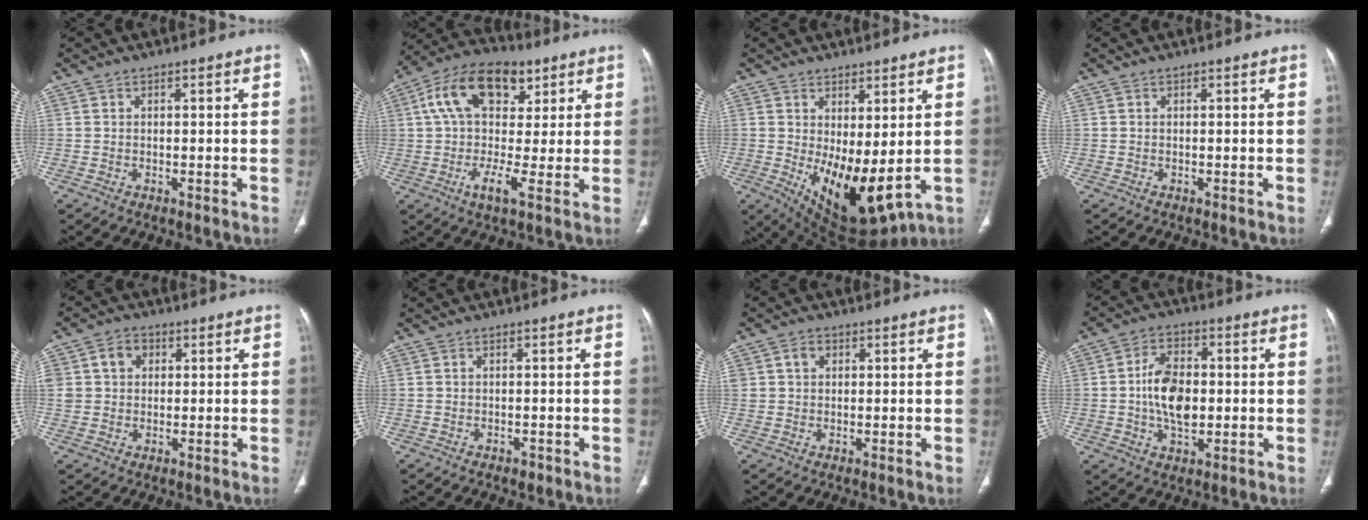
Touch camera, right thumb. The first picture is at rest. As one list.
[{"total": 16.4, "force": [4.8, 8.8, 13.1], "torque": [-0.201, 0.012, 0.068]}, {"total": 12.6, "force": [-0.2, 5.6, 11.2], "torque": [-0.167, -0.025, 0.020]}, {"total": 0.0}, {"total": 6.5, "force": [1.8, 5.3, 3.2], "torque": [-0.045, 0.008, 0.034]}, {"total": 0.9, "force": [-0.6, 0.5, 0.4], "torque": [-0.002, 0.000, -0.007]}, {"total": 3.1, "force": [1.0, 2.5, 1.5], "torque": [-0.019, 0.003, 0.021]}, {"total": 10.4, "force": [-0.3, 6.5, 8.1], "torque": [-0.125, 0.009, -0.008]}]